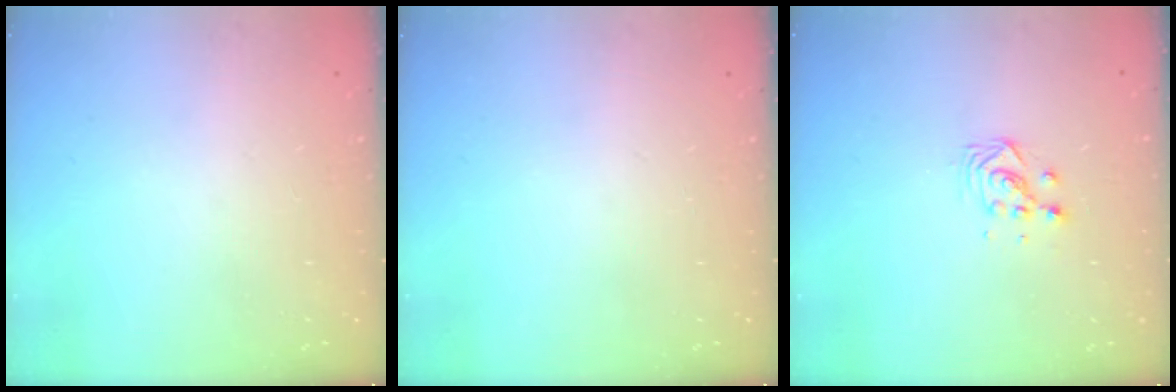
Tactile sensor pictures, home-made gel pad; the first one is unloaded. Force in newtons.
{"total": 0.0}
{"total": 3.4, "press": 3.4, "slide": 0.2}